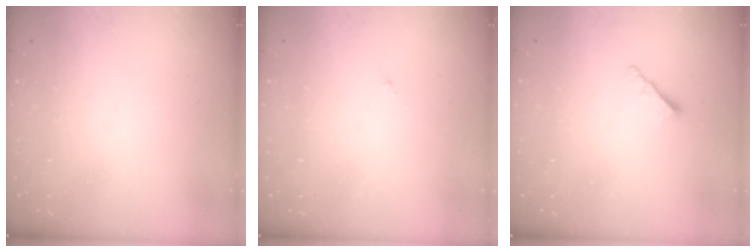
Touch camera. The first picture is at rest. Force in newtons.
{"total": 0.8, "press": 0.7, "slide": 0.3}
{"total": 2.1, "press": 2.0, "slide": 0.5}